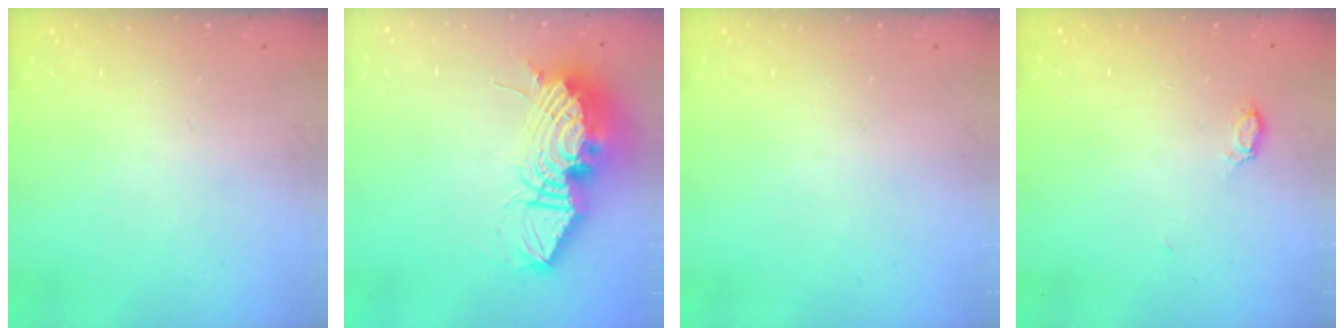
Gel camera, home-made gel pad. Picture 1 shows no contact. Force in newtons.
{"total": 22.6, "press": 22.5, "slide": 2.2}
{"total": 0.0}
{"total": 3.1, "press": 3.1, "slide": 0.4}